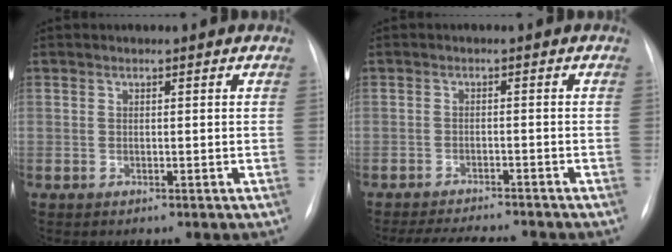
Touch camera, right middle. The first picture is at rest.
{"total": 8.6, "force": [-7.9, 1.0, 3.1], "torque": [-0.048, -0.006, -0.113]}